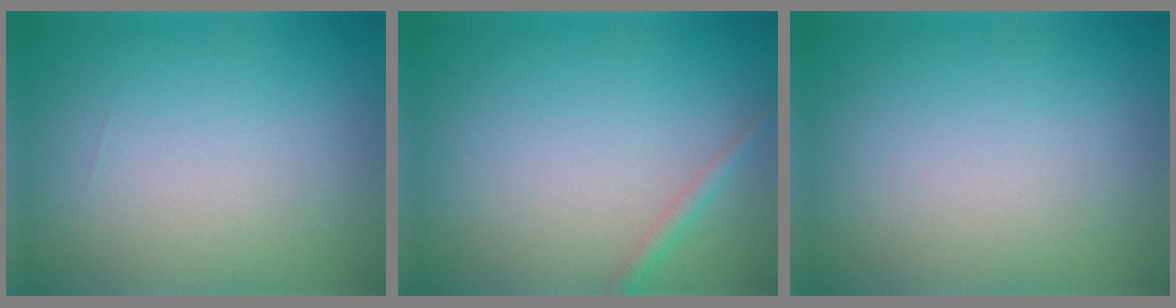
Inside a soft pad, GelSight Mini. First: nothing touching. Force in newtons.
{"total": 1.2, "press": 1.2, "slide": 0.0}
{"total": 0.0}